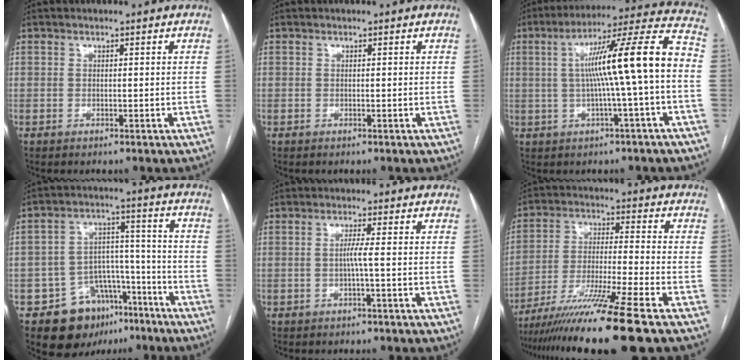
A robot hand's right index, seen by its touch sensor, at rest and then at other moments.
{"total": 0.0}
{"total": 14.5, "force": [-0.6, -0.7, 14.5], "torque": [-0.220, 0.028, -0.011]}
{"total": 12.7, "force": [-7.9, 8.7, 4.8], "torque": [-0.057, 0.054, -0.110]}
{"total": 1.9, "force": [-0.4, -0.6, 1.8], "torque": [-0.035, 0.000, -0.008]}
{"total": 15.4, "force": [-11.6, -2.6, 9.8], "torque": [-0.184, -0.042, -0.199]}